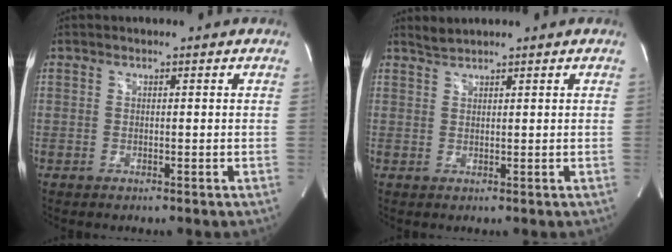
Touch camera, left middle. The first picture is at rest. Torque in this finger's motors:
{"motor_torque": [0.13, 0.17, -0.08, 0.00]}